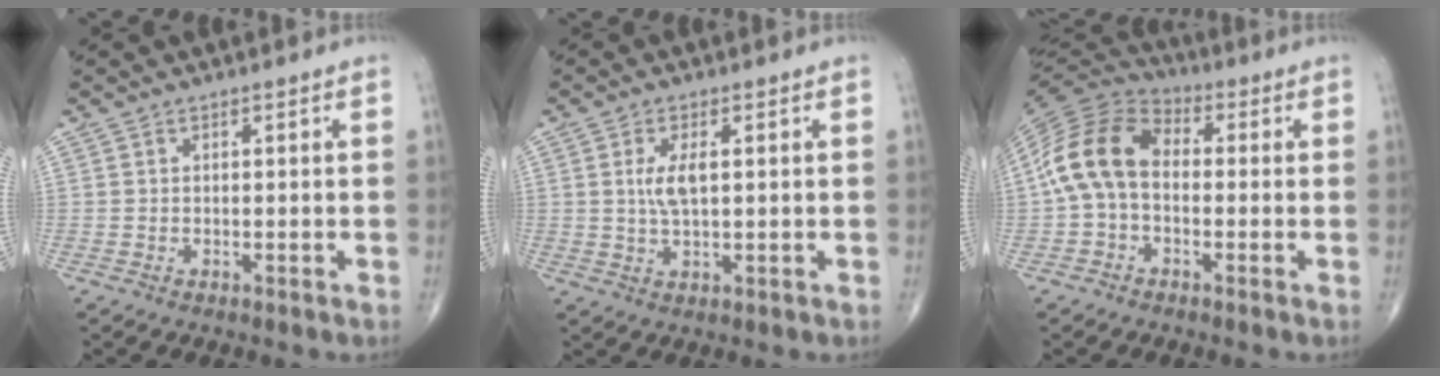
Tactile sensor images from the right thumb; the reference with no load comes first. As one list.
[{"total": 4.6, "force": [0.9, 1.9, 4.1], "torque": [-0.083, -0.003, 0.019]}, {"total": 12.9, "force": [-0.5, 8.9, 9.4], "torque": [-0.178, 0.034, -0.025]}]